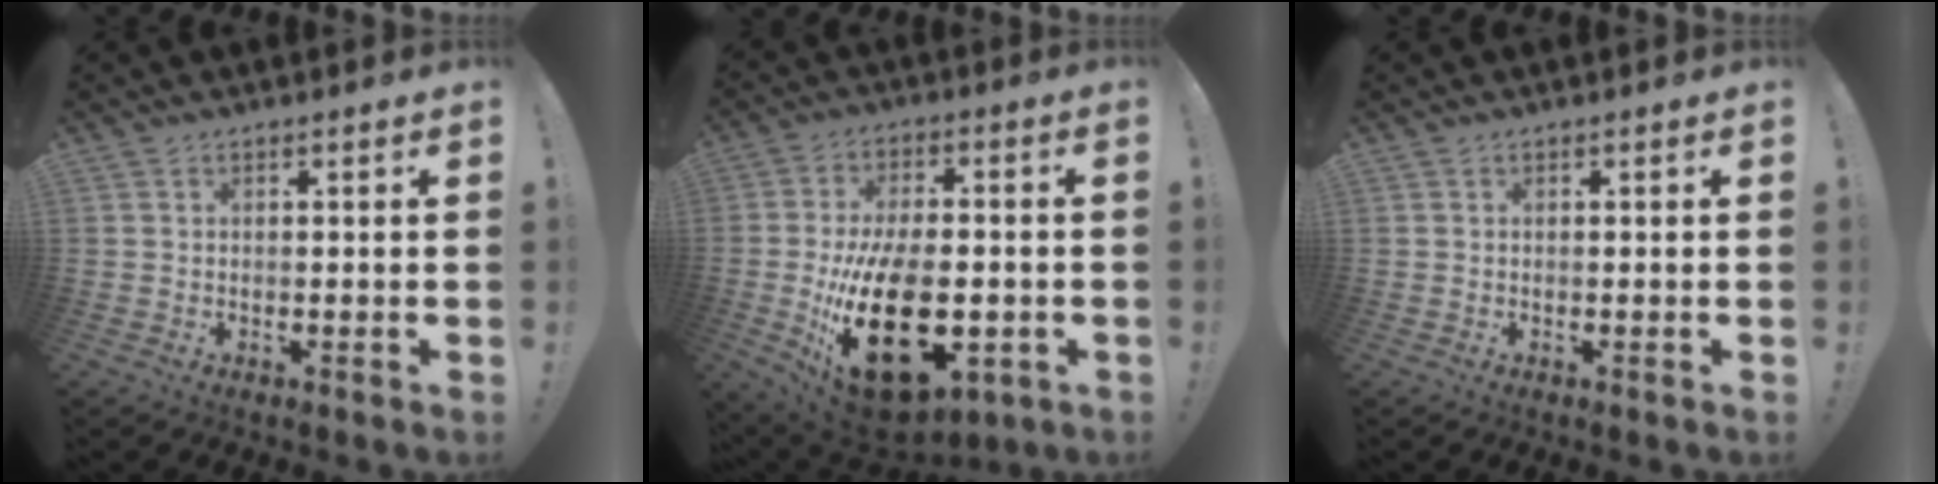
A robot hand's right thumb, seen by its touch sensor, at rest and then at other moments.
{"total": 25.8, "force": [-6.1, 14.0, 20.8], "torque": [-0.369, 0.018, -0.082]}
{"total": 0.0}